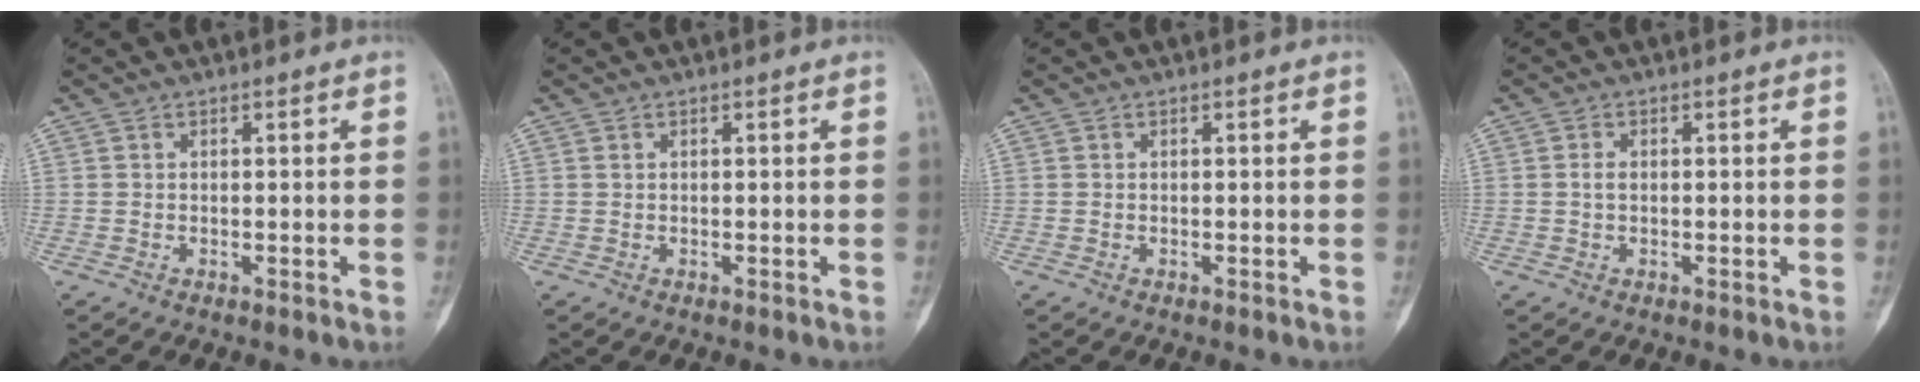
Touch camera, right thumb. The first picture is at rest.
{"total": 0.0}
{"total": 0.0}
{"total": 1.2, "force": [0.0, 0.7, 0.9], "torque": [-0.015, 0.001, -0.002]}